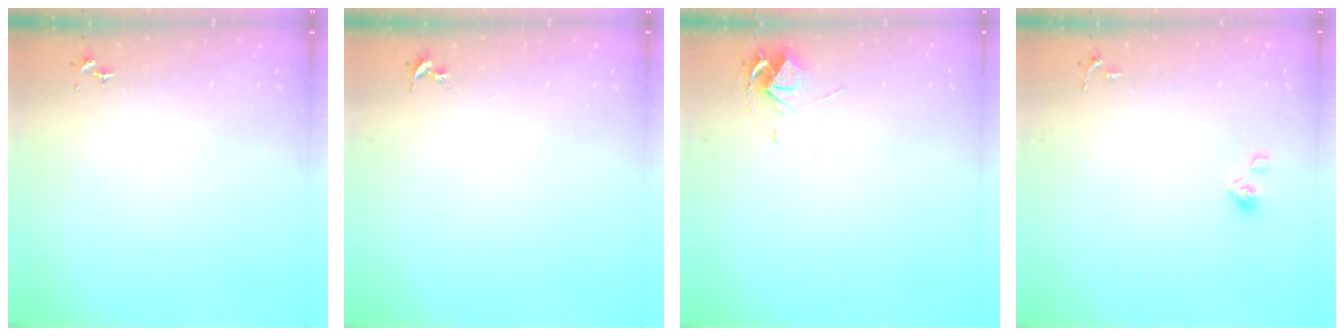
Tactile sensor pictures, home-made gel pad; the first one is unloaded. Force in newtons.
{"total": 0.0}
{"total": 5.7, "press": 5.7, "slide": 0.4}
{"total": 4.5, "press": 3.8, "slide": 2.3}